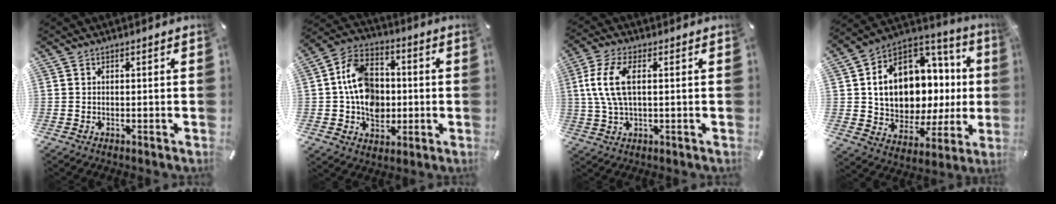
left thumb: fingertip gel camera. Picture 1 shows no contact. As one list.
[{"total": 13.0, "force": [-0.8, 10.9, 7.1], "torque": [-0.140, 0.017, -0.012]}, {"total": 9.2, "force": [1.5, 3.9, 8.3], "torque": [-0.182, -0.004, 0.023]}, {"total": 15.5, "force": [2.4, 11.4, 10.2], "torque": [-0.171, -0.046, 0.048]}]